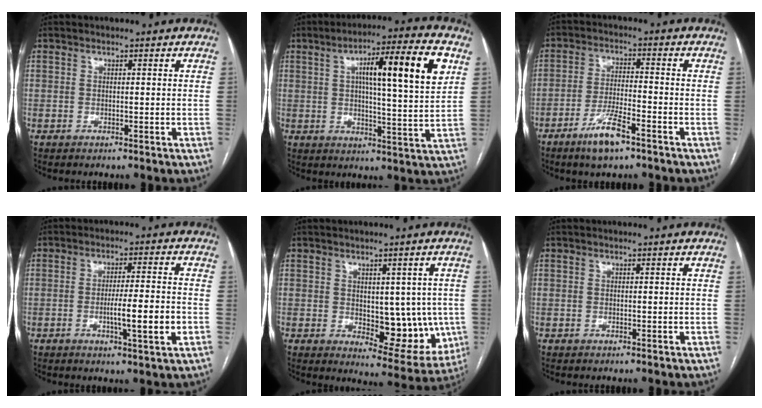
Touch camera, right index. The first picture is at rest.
{"total": 15.9, "force": [5.3, 1.2, 14.9], "torque": [-0.228, 0.018, 0.073]}
{"total": 7.3, "force": [-4.7, 1.2, 5.4], "torque": [-0.108, -0.009, -0.086]}
{"total": 7.4, "force": [-1.9, 0.2, 7.1], "torque": [-0.114, -0.003, -0.031]}
{"total": 10.9, "force": [-0.5, 5.7, 9.3], "torque": [-0.100, -0.002, 0.012]}
{"total": 0.0}